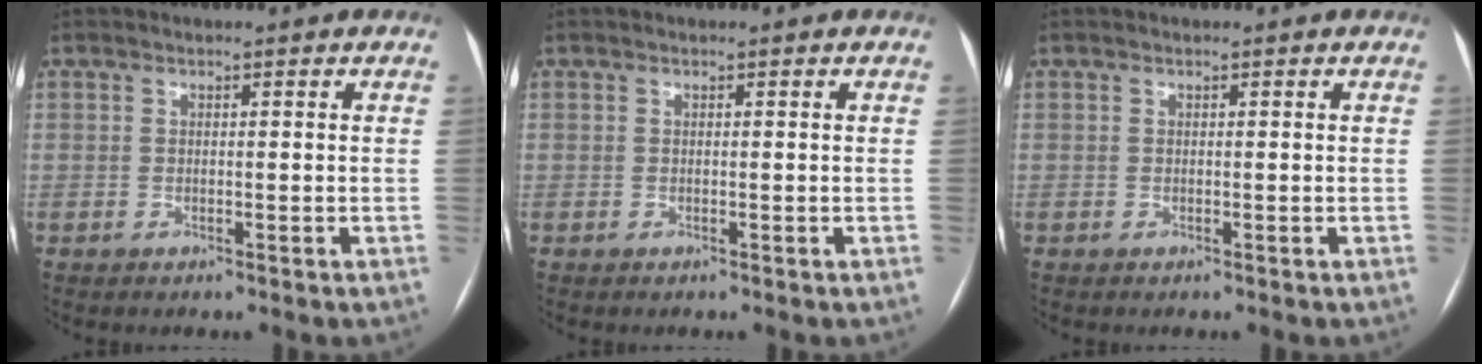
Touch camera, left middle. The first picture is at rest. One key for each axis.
{"total": 0.0}
{"total": 0.0}